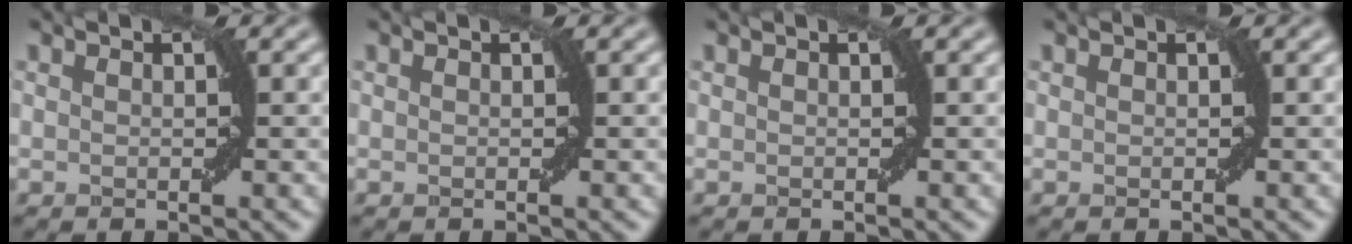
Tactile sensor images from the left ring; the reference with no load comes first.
{"total": 0.0}
{"total": 0.0}
{"total": 0.0}